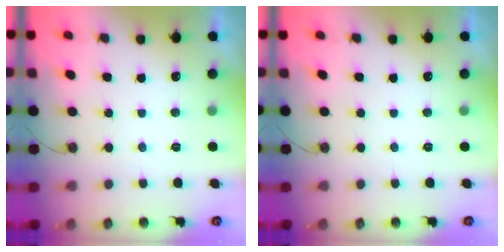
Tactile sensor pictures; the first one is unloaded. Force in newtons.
{"total": 0.0}